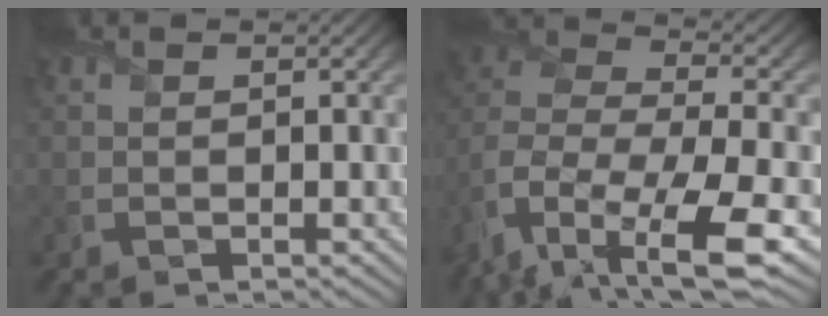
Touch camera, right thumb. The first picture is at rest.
{"total": 14.5, "force": [-8.2, 6.9, 9.7], "torque": [-0.235, -0.024, -0.111]}